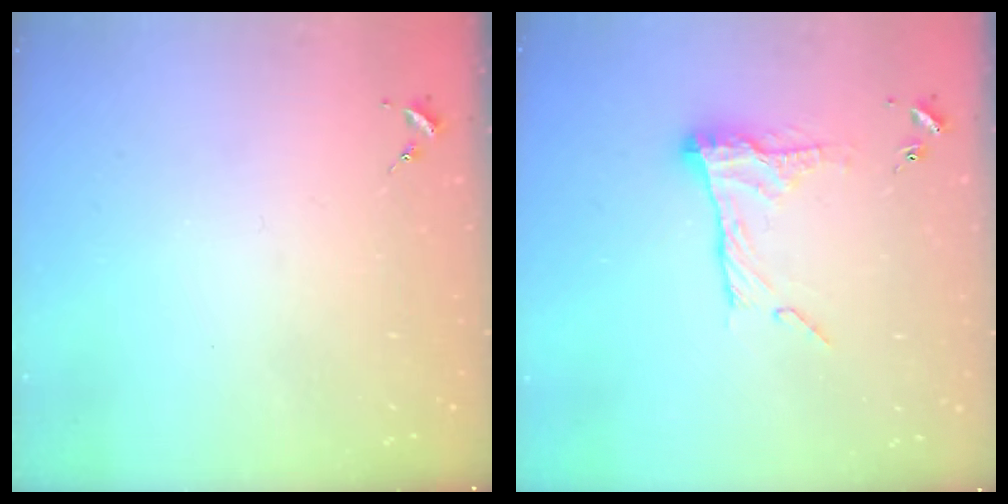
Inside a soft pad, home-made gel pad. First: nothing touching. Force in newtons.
{"total": 13.9, "press": 13.9, "slide": 1.1}